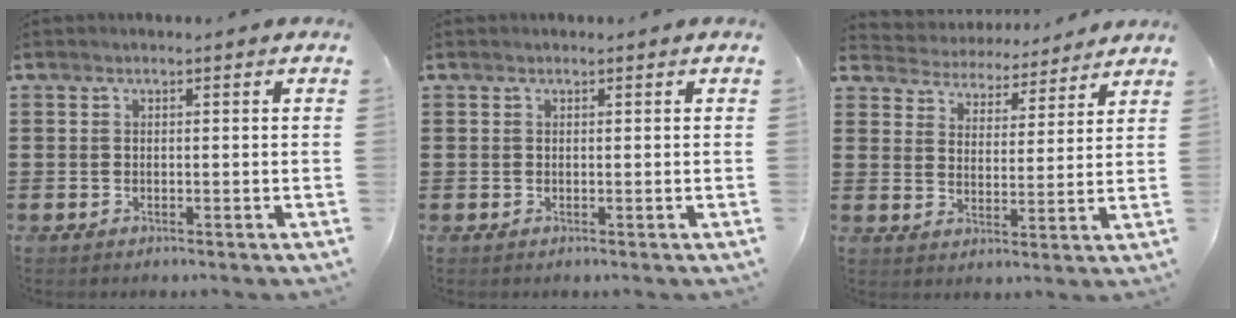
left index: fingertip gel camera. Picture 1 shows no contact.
{"total": 0.0}
{"total": 4.1, "force": [4.1, 0.3, -0.4], "torque": [-0.018, -0.033, 0.068]}